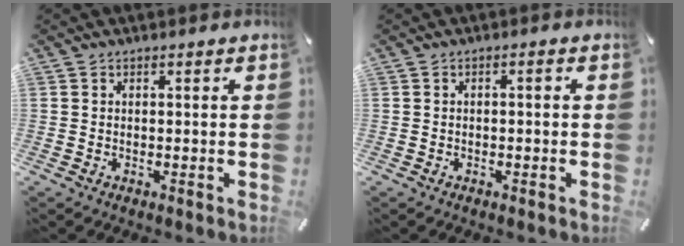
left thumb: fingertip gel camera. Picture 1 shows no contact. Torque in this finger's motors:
{"motor_torque": [-0.25, -0.08, -0.06, 0.02, 0.05]}